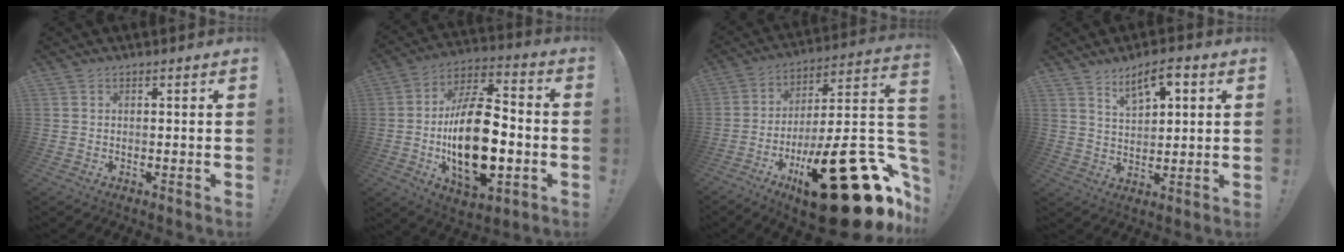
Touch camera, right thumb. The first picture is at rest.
{"total": 24.6, "force": [-4.0, 13.2, 20.3], "torque": [-0.376, 0.011, -0.060]}
{"total": 33.3, "force": [-15.0, 9.0, 28.4], "torque": [-0.357, 0.048, -0.213]}
{"total": 8.1, "force": [4.9, 3.2, 5.6], "torque": [-0.084, -0.019, 0.084]}